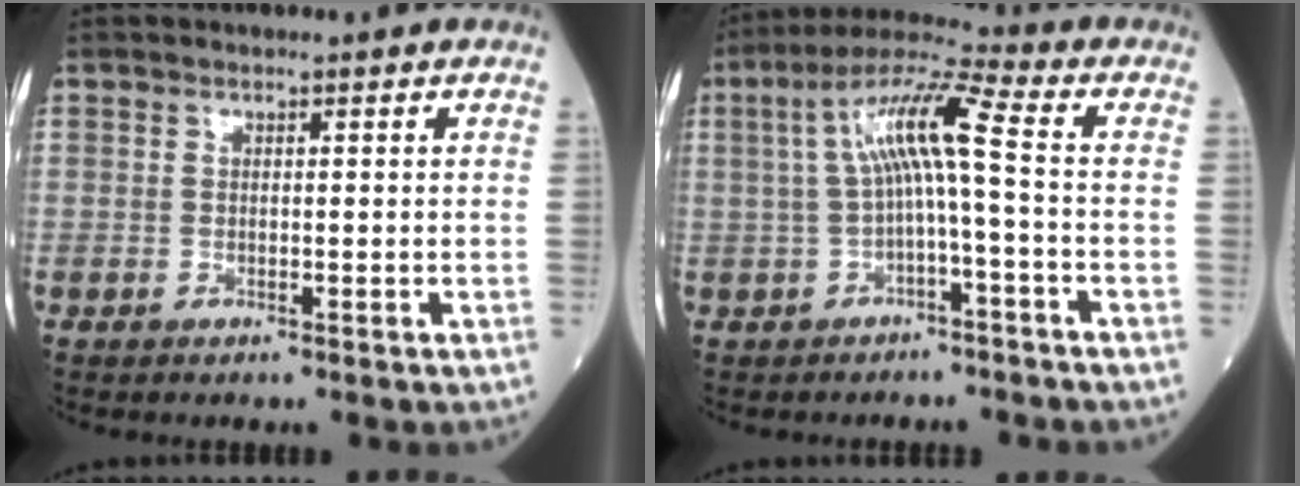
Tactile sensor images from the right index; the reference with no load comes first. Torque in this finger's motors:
{"motor_torque": [1.35, 0.20, 0.68, 0.19]}